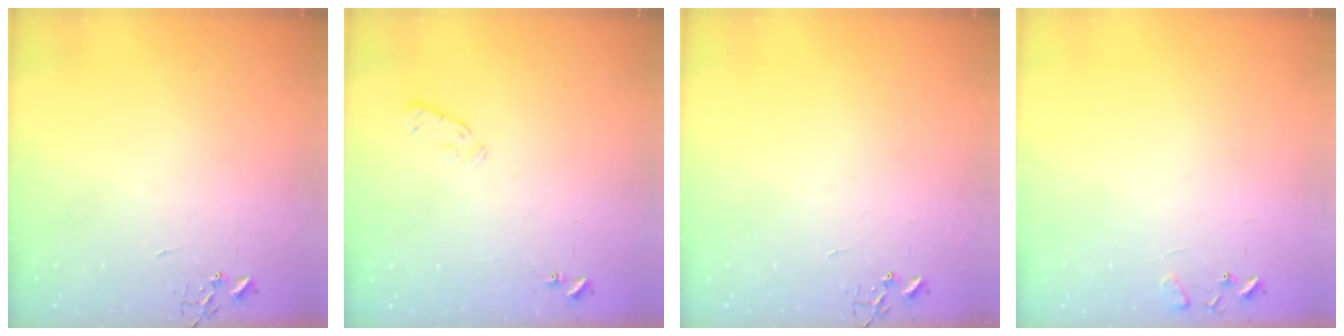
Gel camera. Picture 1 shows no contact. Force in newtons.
{"total": 3.9, "press": 3.8, "slide": 0.7}
{"total": 0.0}
{"total": 7.7, "press": 7.7, "slide": 0.6}